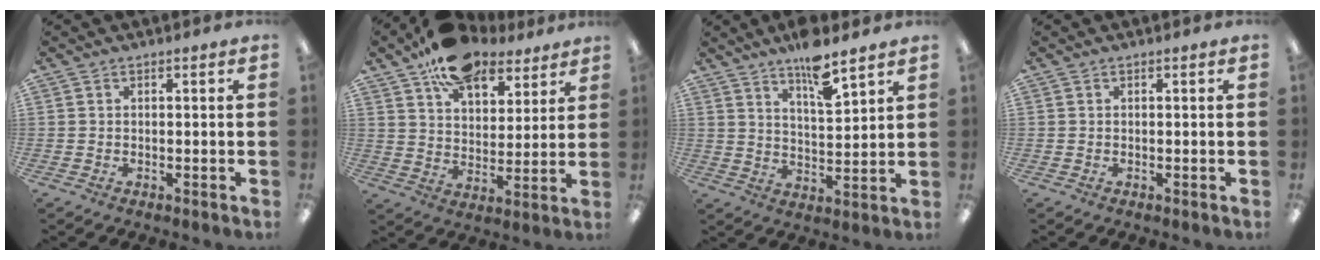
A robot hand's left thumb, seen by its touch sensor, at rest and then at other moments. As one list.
[{"total": 14.8, "force": [10.7, 7.9, 6.6], "torque": [-0.099, -0.055, 0.195]}, {"total": 9.4, "force": [7.5, 2.2, 5.3], "torque": [-0.084, -0.048, 0.127]}, {"total": 0.0}]